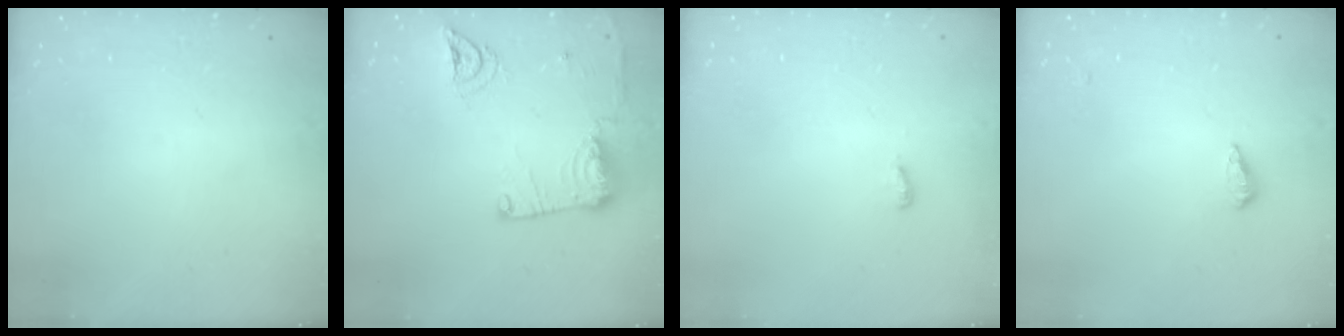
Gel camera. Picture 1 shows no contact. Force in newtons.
{"total": 13.5, "press": 13.4, "slide": 1.7}
{"total": 3.2, "press": 3.1, "slide": 0.4}
{"total": 3.5, "press": 3.5, "slide": 0.4}